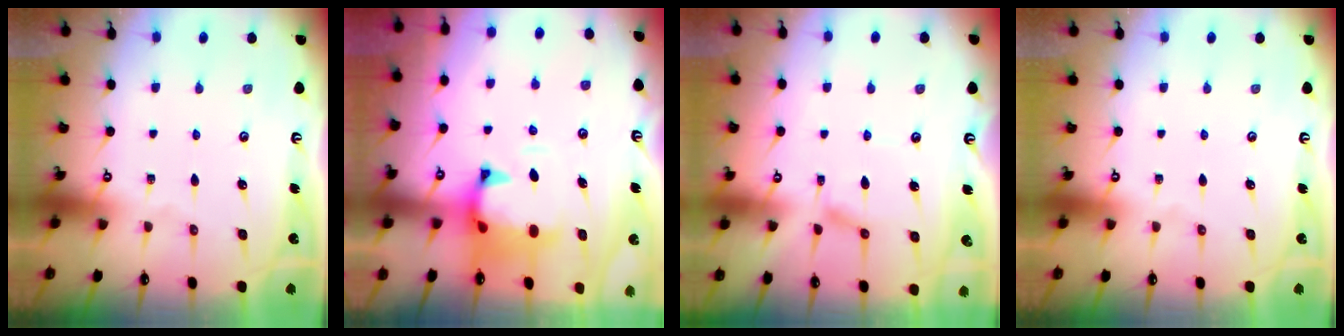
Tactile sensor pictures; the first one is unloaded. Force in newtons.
{"total": 1.6, "press": 1.0, "slide": 1.3}
{"total": 2.3, "press": 2.3, "slide": 0.5}
{"total": 0.0}